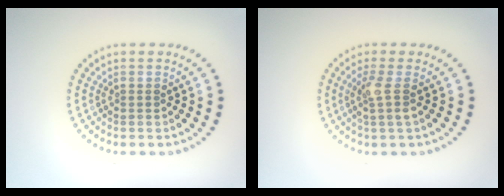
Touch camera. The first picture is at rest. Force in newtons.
{"total": 1.9, "press": 1.5, "slide": 1.2}